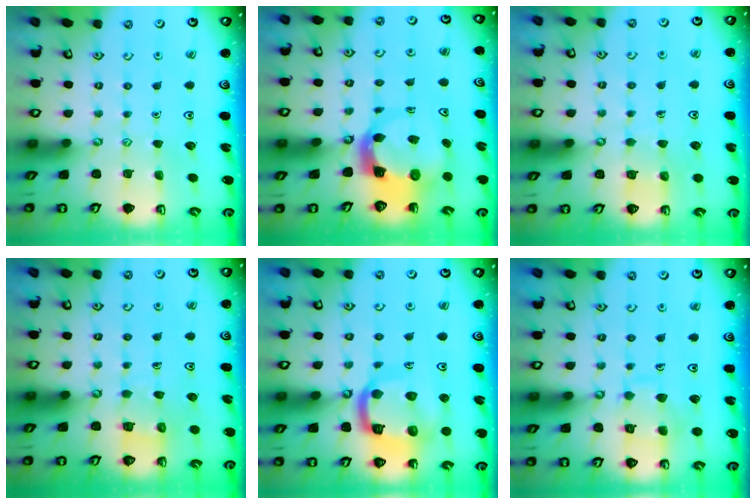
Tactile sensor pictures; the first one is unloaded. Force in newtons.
{"total": 4.7, "press": 4.6, "slide": 0.7}
{"total": 3.9, "press": 3.9, "slide": 0.3}
{"total": 5.6, "press": 5.6, "slide": 0.3}
{"total": 14.5, "press": 14.4, "slide": 1.5}
{"total": 9.3, "press": 9.3, "slide": 0.8}